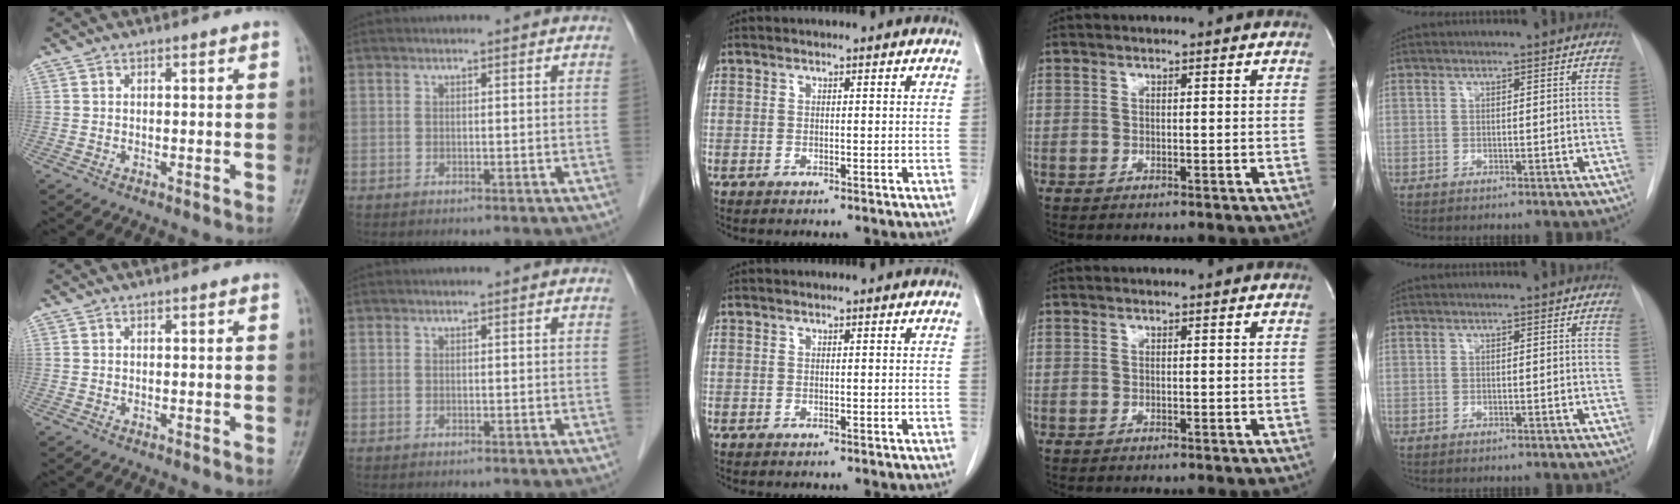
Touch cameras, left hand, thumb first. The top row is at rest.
{}